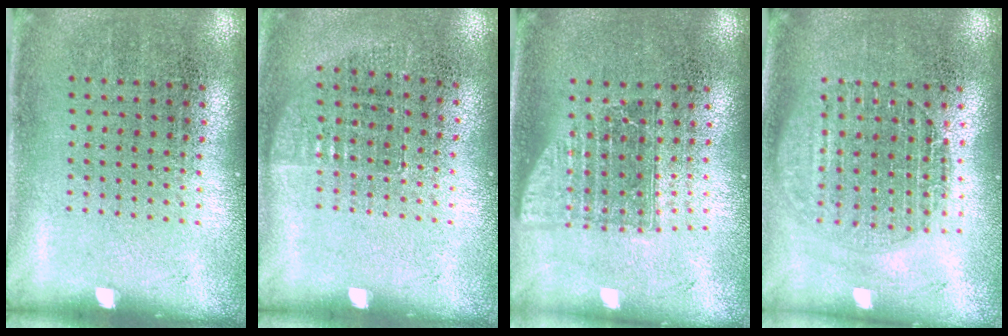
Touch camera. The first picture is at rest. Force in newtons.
{"total": 0.7, "press": 0.6, "slide": 0.1}
{"total": 1.6, "press": 1.3, "slide": 1.0}
{"total": 1.6, "press": 1.4, "slide": 0.7}